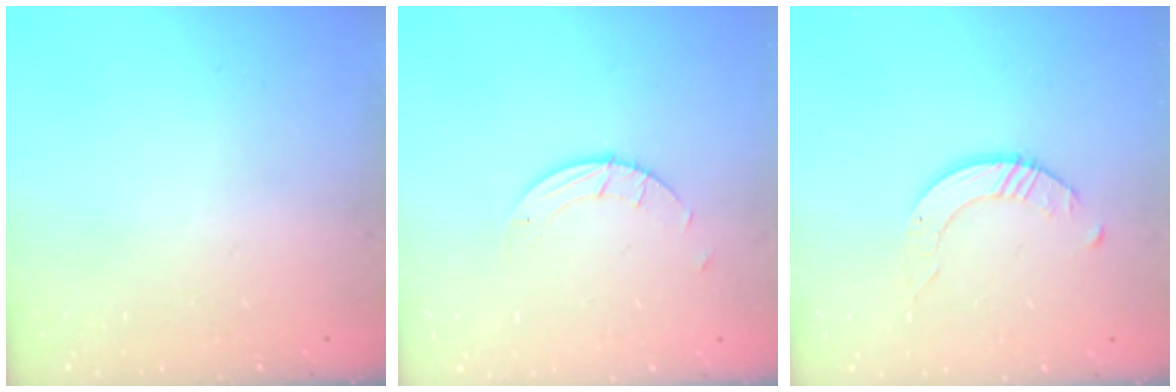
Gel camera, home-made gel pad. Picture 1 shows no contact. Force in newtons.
{"total": 1.5, "press": 1.5, "slide": 0.1}
{"total": 1.6, "press": 1.6, "slide": 0.2}